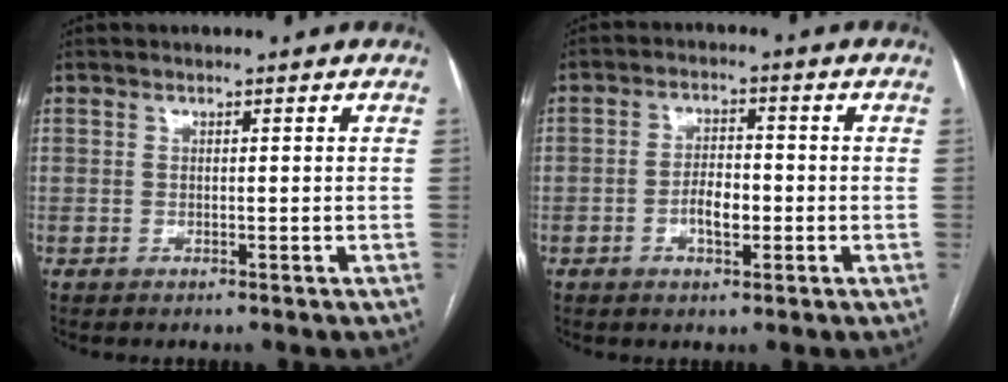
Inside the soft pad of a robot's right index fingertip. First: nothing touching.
{"total": 4.3, "force": [-1.3, 1.9, 3.6], "torque": [-0.067, 0.006, -0.023]}